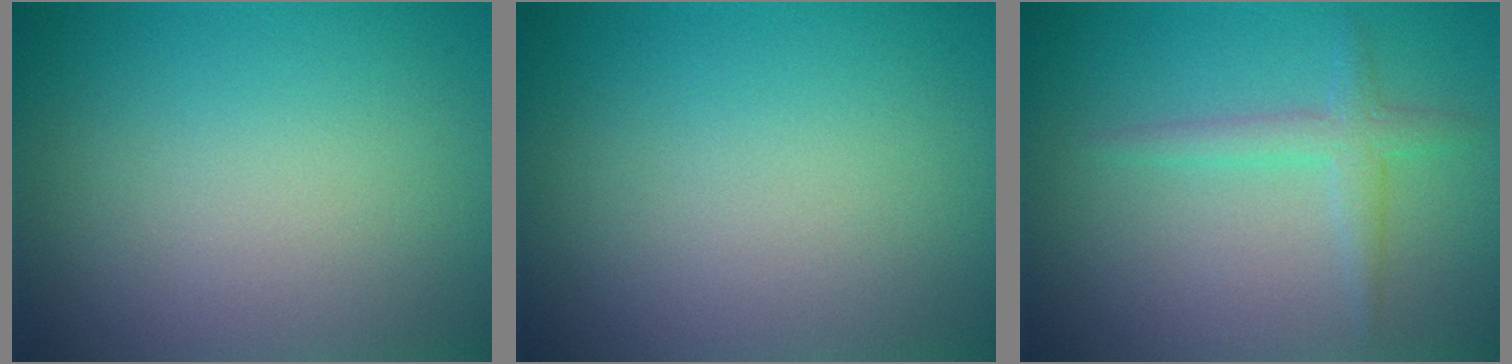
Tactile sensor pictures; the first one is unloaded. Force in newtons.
{"total": 0.0}
{"total": 2.1, "press": 2.1, "slide": 0.1}